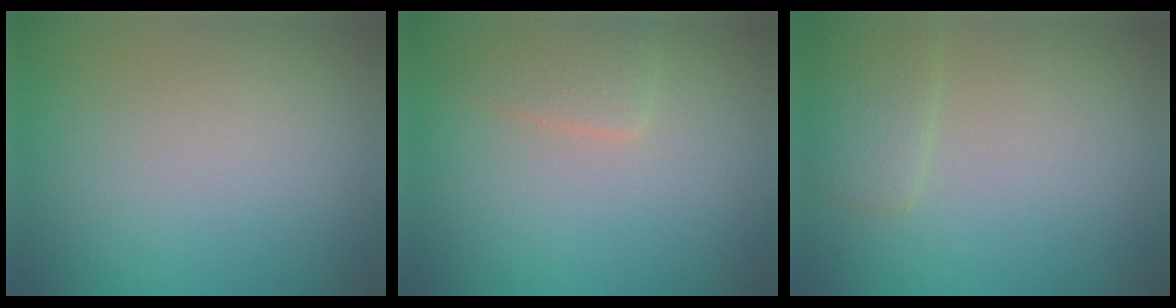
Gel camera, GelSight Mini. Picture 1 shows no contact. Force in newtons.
{"total": 2.0, "press": 2.0, "slide": 0.1}
{"total": 2.1, "press": 2.1, "slide": 0.1}